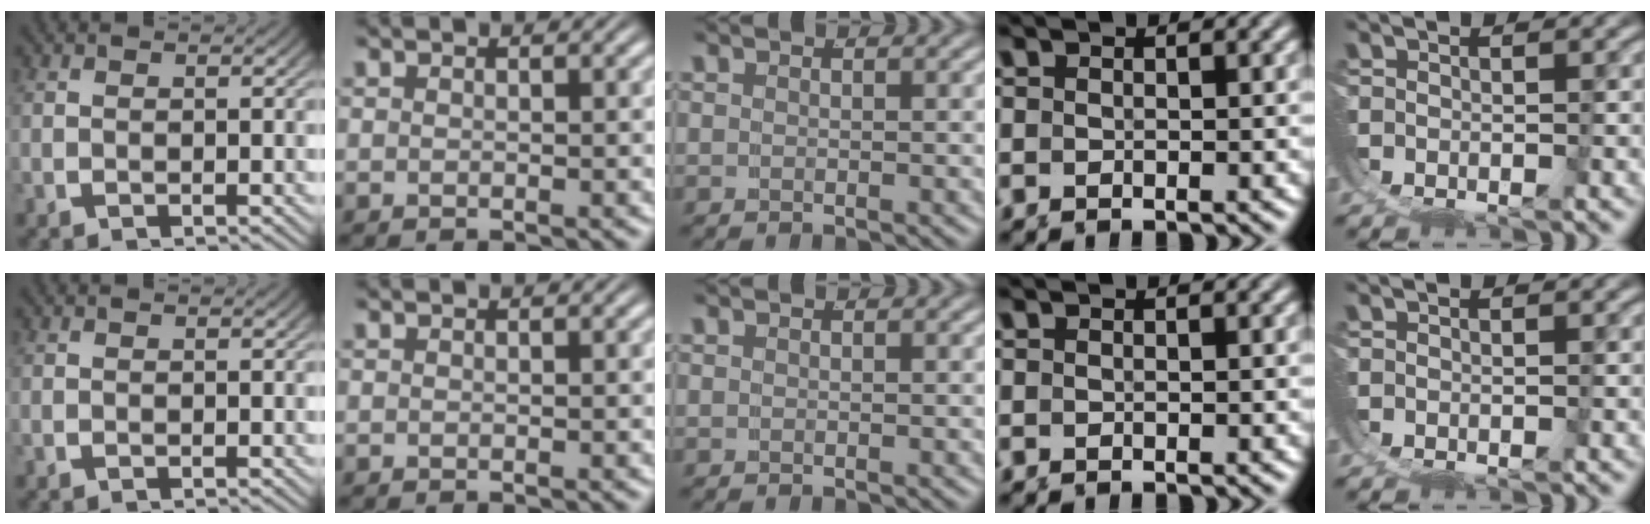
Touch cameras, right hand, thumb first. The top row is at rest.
{}